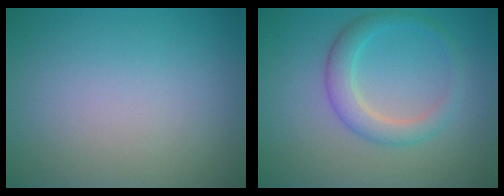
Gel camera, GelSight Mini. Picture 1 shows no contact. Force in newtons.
{"total": 3.0, "press": 3.0, "slide": 0.1}